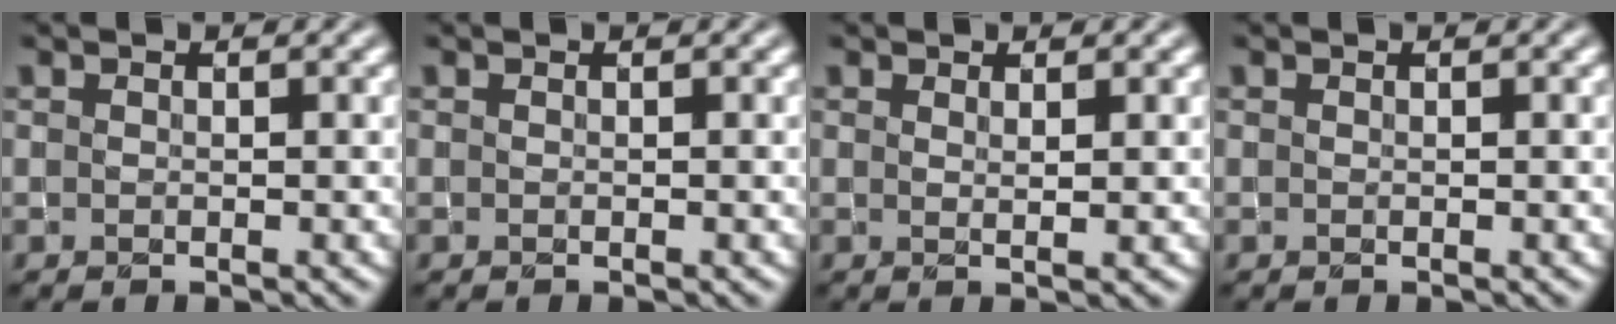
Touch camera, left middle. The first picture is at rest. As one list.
[{"total": 0.0}, {"total": 1.0, "force": [0.5, 0.2, 0.8], "torque": [-0.010, -0.001, 0.008]}, {"total": 0.0}]